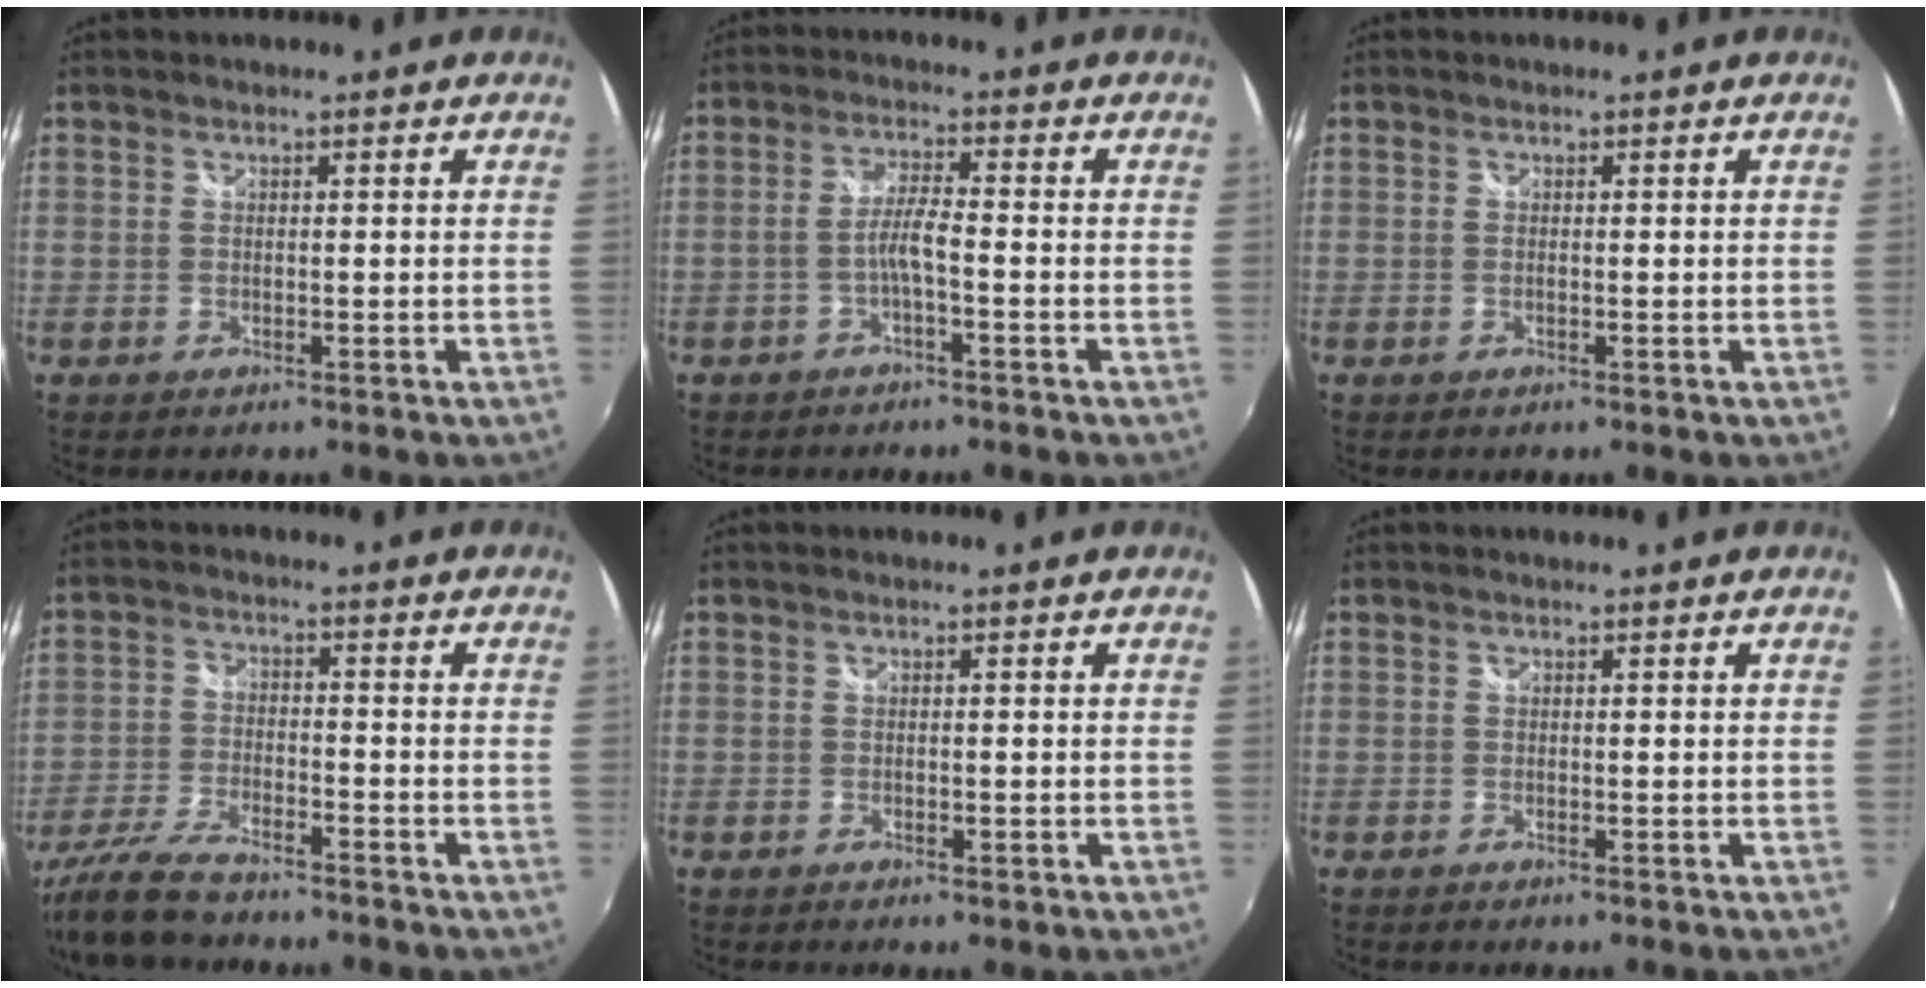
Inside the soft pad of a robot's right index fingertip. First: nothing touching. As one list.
[{"total": 3.5, "force": [-1.6, 0.1, 3.1], "torque": [-0.065, 0.006, -0.030]}, {"total": 0.0}, {"total": 11.9, "force": [-9.8, 3.3, 6.0], "torque": [-0.143, -0.024, -0.187]}, {"total": 1.1, "force": [-0.6, 0.4, 0.9], "torque": [-0.015, 0.000, -0.007]}, {"total": 0.5, "force": [-0.5, 0.2, 0.2], "torque": [-0.003, -0.002, -0.011]}]